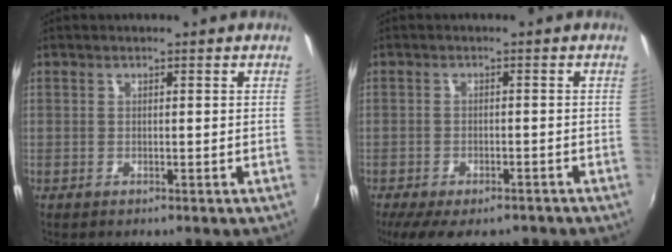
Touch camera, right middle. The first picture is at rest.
{"total": 10.9, "force": [-8.1, 4.1, 6.0], "torque": [-0.129, -0.034, -0.124]}